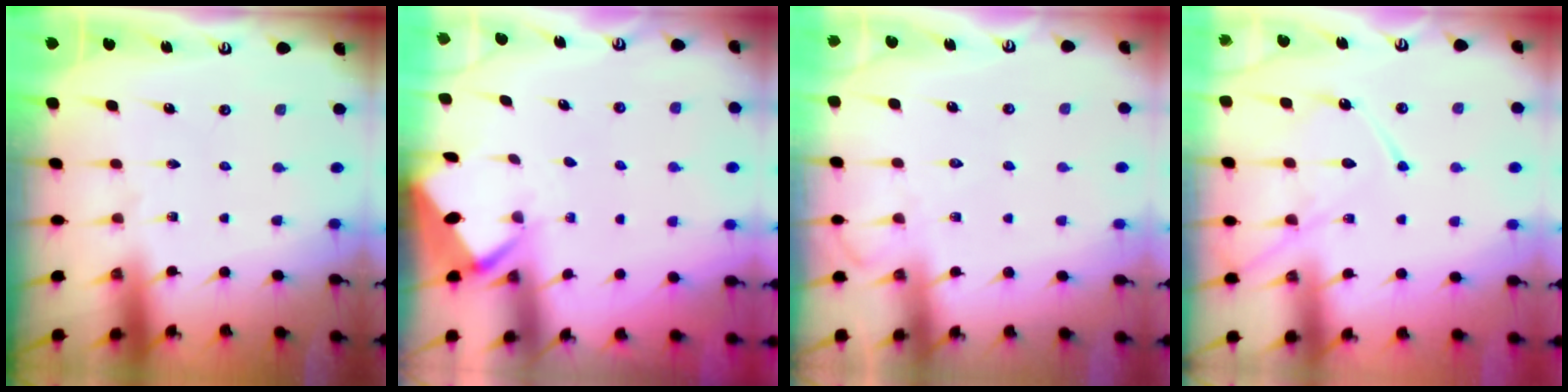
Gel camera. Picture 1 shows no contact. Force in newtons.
{"total": 2.6, "press": 2.6, "slide": 0.4}
{"total": 6.1, "press": 6.0, "slide": 0.8}
{"total": 11.8, "press": 11.7, "slide": 1.2}